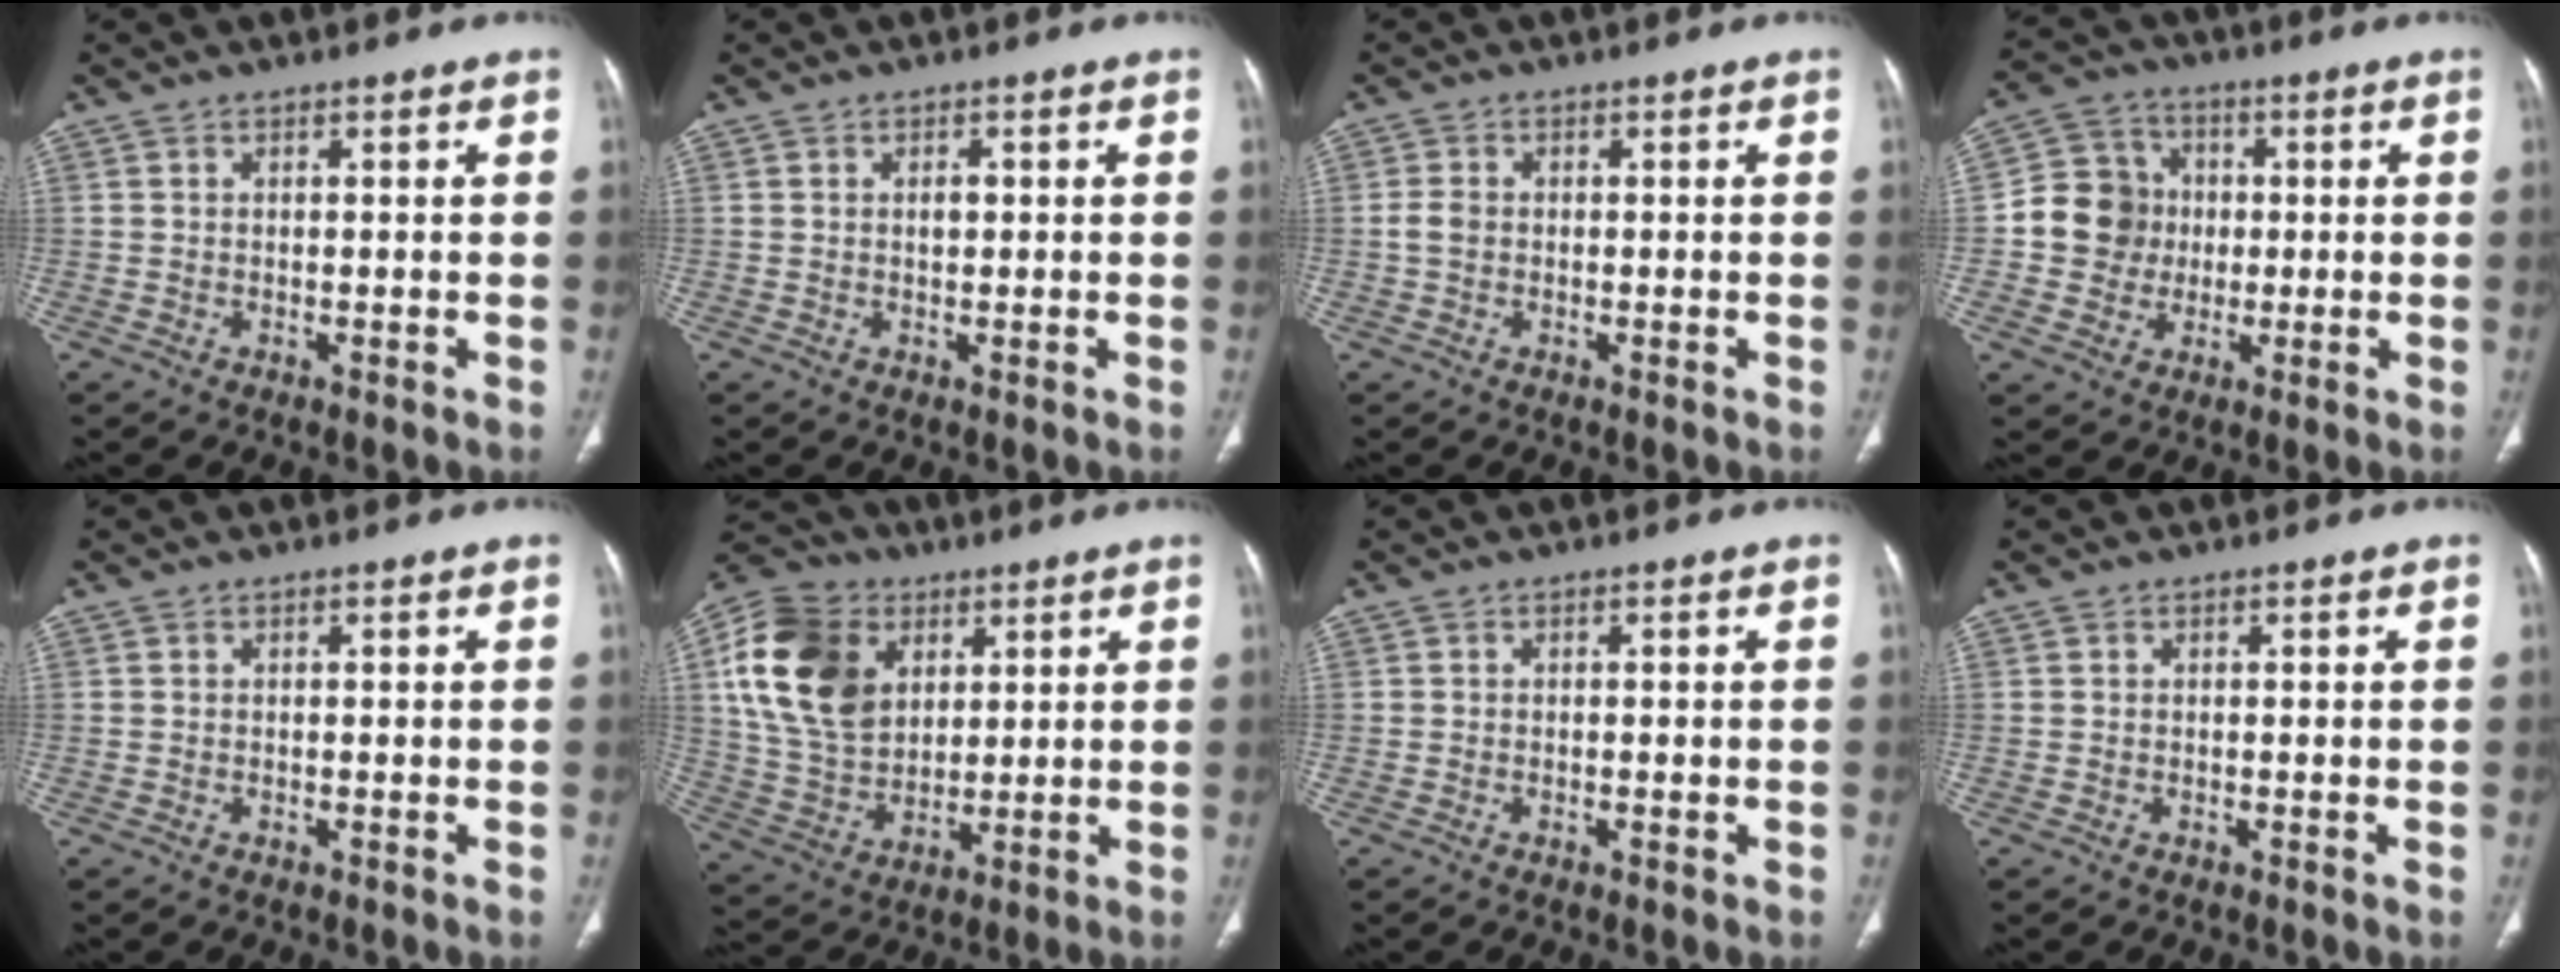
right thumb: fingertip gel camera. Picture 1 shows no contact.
{"total": 1.4, "force": [0.3, 0.8, 1.1], "torque": [-0.015, 0.001, 0.005]}
{"total": 2.0, "force": [-0.3, 1.5, 1.3], "torque": [-0.029, 0.004, -0.007]}
{"total": 10.4, "force": [-0.3, 9.8, 3.4], "torque": [-0.029, 0.021, -0.009]}
{"total": 0.0}
{"total": 18.7, "force": [6.0, 13.6, 11.4], "torque": [-0.208, -0.006, 0.117]}
{"total": 0.7, "force": [-0.2, 0.3, 0.6], "torque": [-0.009, -0.001, -0.003]}
{"total": 0.0}